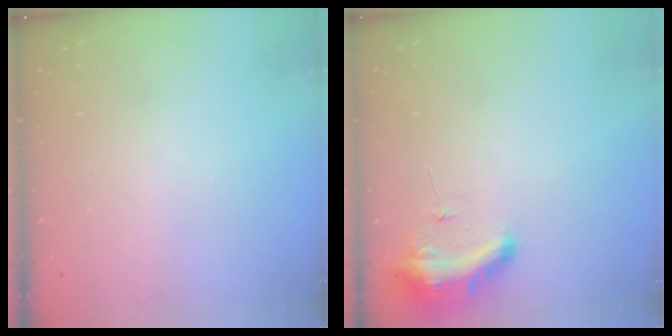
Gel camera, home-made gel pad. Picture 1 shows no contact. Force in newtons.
{"total": 9.4, "press": 9.3, "slide": 1.3}